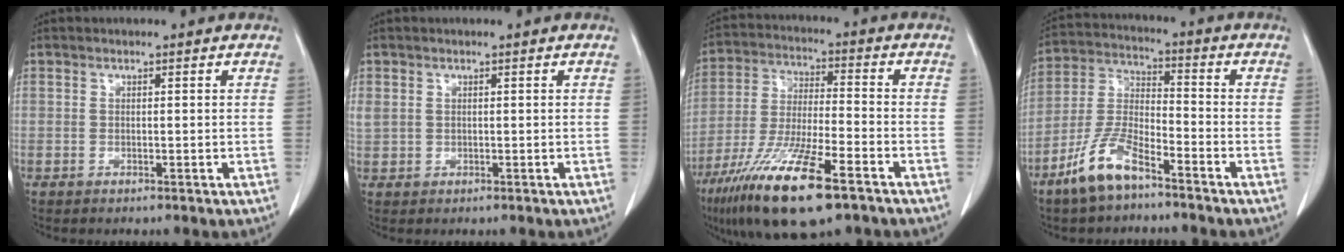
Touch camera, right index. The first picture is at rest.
{"total": 2.3, "force": [0.8, 1.9, 1.0], "torque": [-0.039, 0.016, 0.024]}
{"total": 17.3, "force": [-10.5, 2.7, 13.5], "torque": [-0.267, -0.041, -0.188]}
{"total": 9.6, "force": [-6.6, 2.6, 6.4], "torque": [-0.147, -0.009, -0.135]}